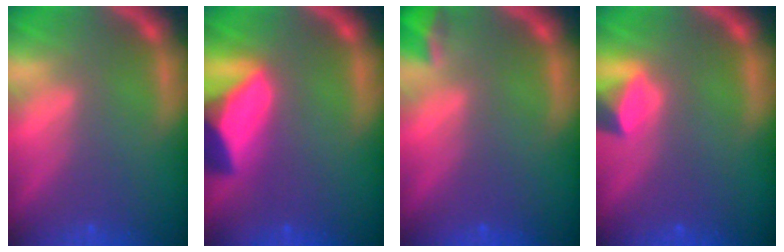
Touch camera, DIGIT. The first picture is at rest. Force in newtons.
{"total": 9.4}
{"total": 1.9}
{"total": 2.4}